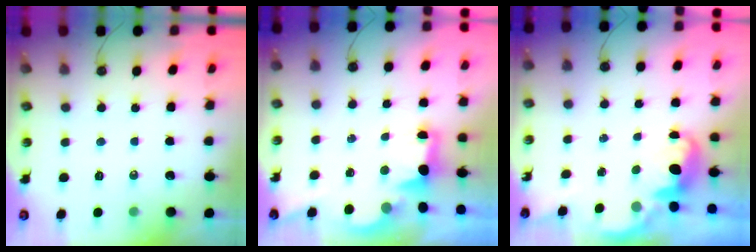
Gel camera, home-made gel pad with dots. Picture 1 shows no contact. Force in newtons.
{"total": 2.5, "press": 2.4, "slide": 0.9}
{"total": 1.9, "press": 1.9, "slide": 0.5}